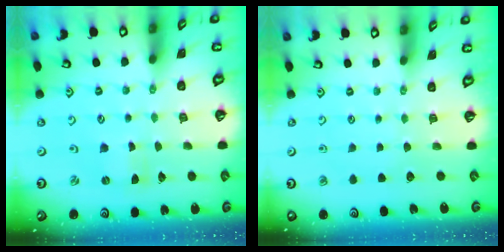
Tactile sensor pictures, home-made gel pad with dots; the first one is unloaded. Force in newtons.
{"total": 0.0}